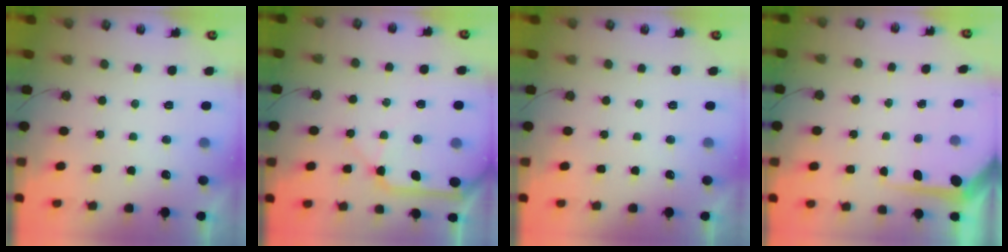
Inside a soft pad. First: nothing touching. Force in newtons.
{"total": 10.5, "press": 10.4, "slide": 1.6}
{"total": 0.0}
{"total": 5.1, "press": 5.1, "slide": 0.3}